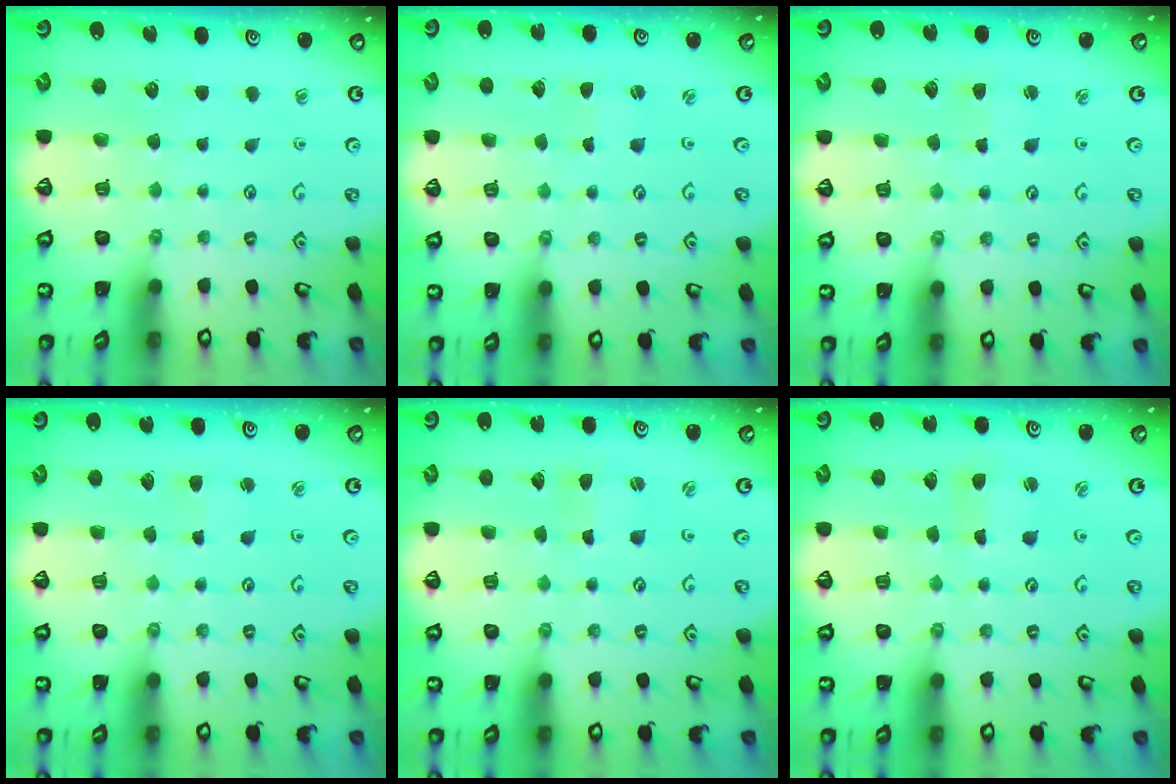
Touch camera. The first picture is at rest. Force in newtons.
{"total": 0.0}
{"total": 2.7, "press": 2.7, "slide": 0.2}
{"total": 2.5, "press": 2.5, "slide": 0.4}
{"total": 0.9, "press": 0.8, "slide": 0.1}
{"total": 1.3, "press": 1.2, "slide": 0.2}